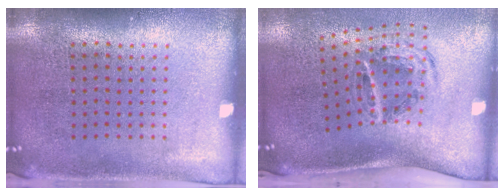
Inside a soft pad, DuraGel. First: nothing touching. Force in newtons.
{"total": 1.6, "press": 1.1, "slide": 1.2}